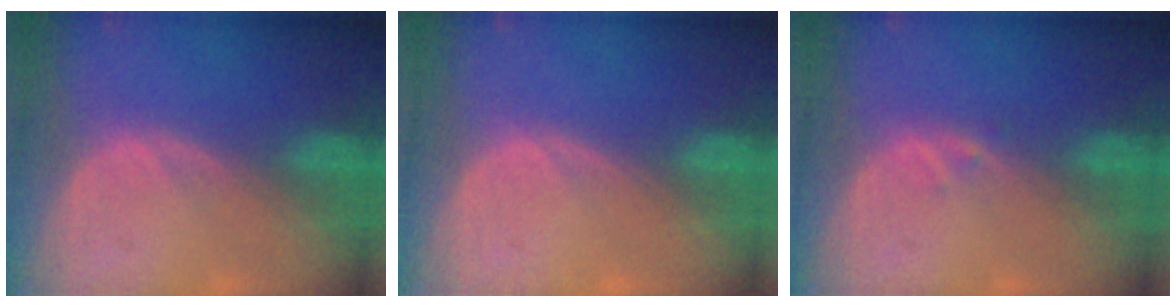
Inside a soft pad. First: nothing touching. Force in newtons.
{"total": 0.0}
{"total": 0.6, "press": 0.6, "slide": 0.1}